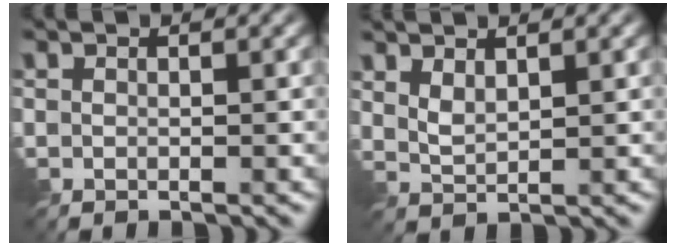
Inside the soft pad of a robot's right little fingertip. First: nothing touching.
{"total": 1.7, "force": [1.1, 0.6, 1.2], "torque": [-0.032, -0.004, 0.025]}